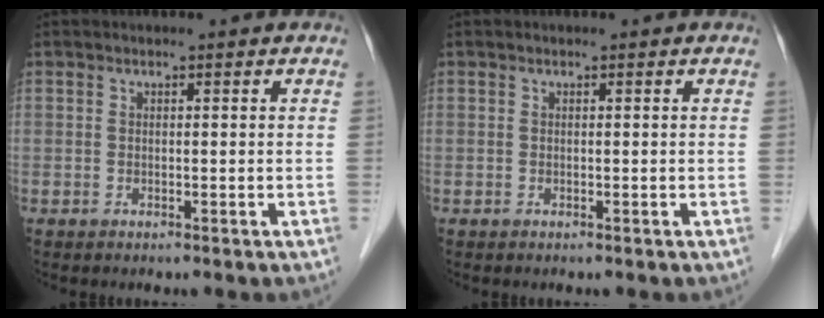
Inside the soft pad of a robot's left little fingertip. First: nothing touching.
{"total": 0.0}